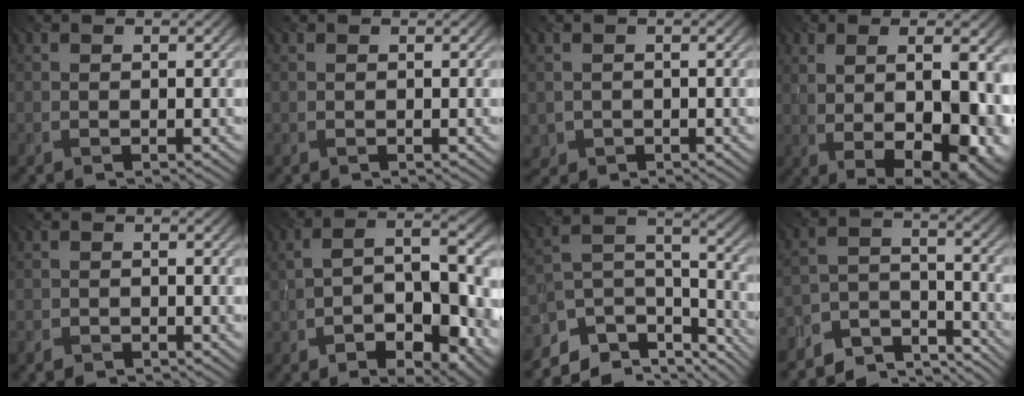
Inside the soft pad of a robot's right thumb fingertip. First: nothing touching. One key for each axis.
{"total": 0.0}
{"total": 1.5, "fx": -0.4, "fy": 1.4, "fz": 0.1, "tx": -0.002, "ty": -0.010, "tz": -0.009}
{"total": 13.4, "fx": -0.3, "fy": 5.1, "fz": 12.4, "tx": -0.155, "ty": -0.003, "tz": -0.003}
{"total": 1.1, "fx": -1.0, "fy": 0.5, "fz": 0.3, "tx": -0.006, "ty": -0.002, "tz": -0.023}
{"total": 13.7, "fx": -3.9, "fy": 5.5, "fz": 11.9, "tx": -0.176, "ty": 0.001, "tz": -0.048}
{"total": 11.1, "fx": -8.5, "fy": 4.8, "fz": 5.3, "tx": -0.116, "ty": -0.009, "tz": -0.138}
{"total": 7.9, "fx": -6.9, "fy": 2.9, "fz": 2.5, "tx": -0.044, "ty": -0.008, "tz": -0.132}